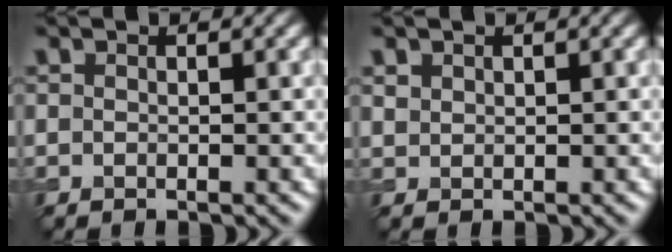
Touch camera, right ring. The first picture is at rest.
{"total": 0.9, "force": [0.6, 0.6, 0.1], "torque": [-0.005, -0.001, 0.017]}